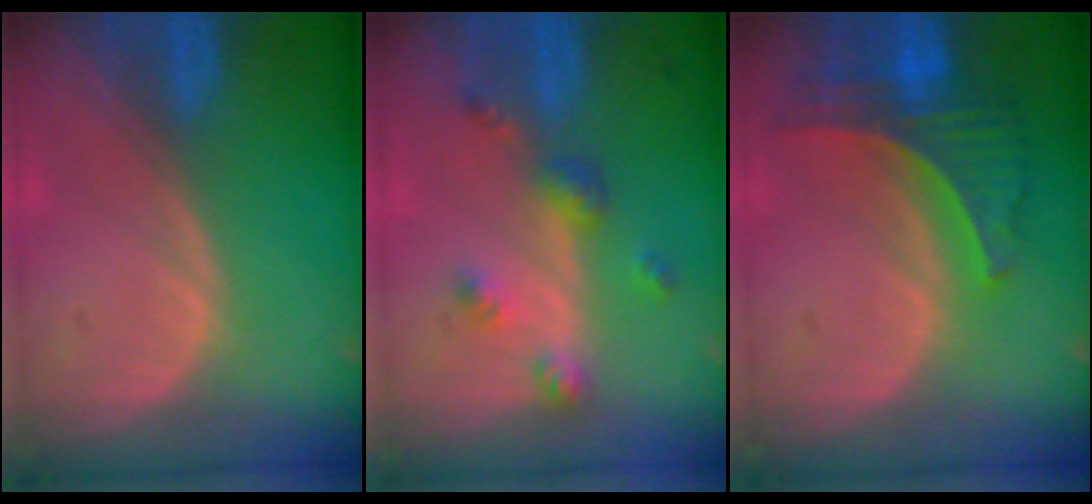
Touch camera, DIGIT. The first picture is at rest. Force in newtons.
{"total": 5.0, "press": 4.4, "slide": 2.3}
{"total": 7.8, "press": 6.8, "slide": 3.8}